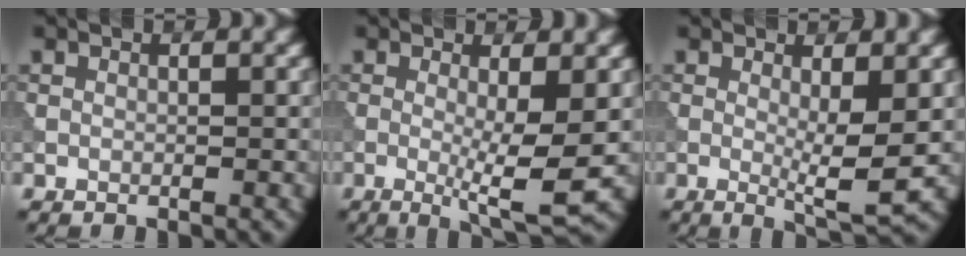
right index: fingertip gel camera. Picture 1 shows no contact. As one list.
[{"total": 5.5, "force": [-0.4, 0.8, 5.5], "torque": [-0.085, -0.016, -0.005]}, {"total": 4.2, "force": [0.1, 0.6, 4.2], "torque": [-0.066, -0.015, 0.003]}]